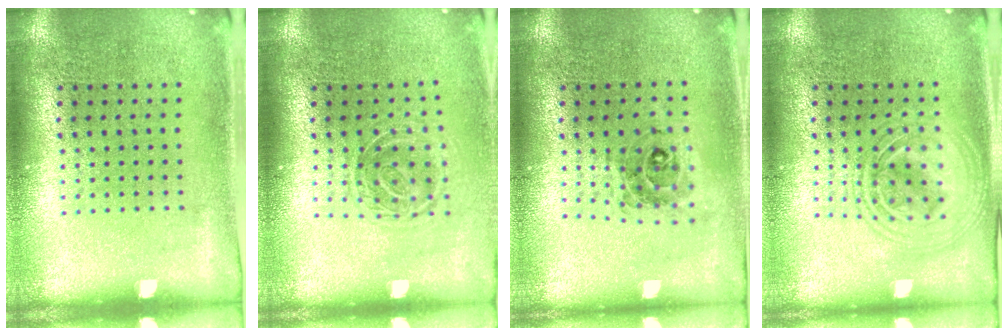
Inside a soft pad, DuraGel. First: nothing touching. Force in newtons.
{"total": 1.4, "press": 1.1, "slide": 0.9}
{"total": 0.7, "press": 0.7, "slide": 0.0}
{"total": 2.6, "press": 2.6, "slide": 0.3}